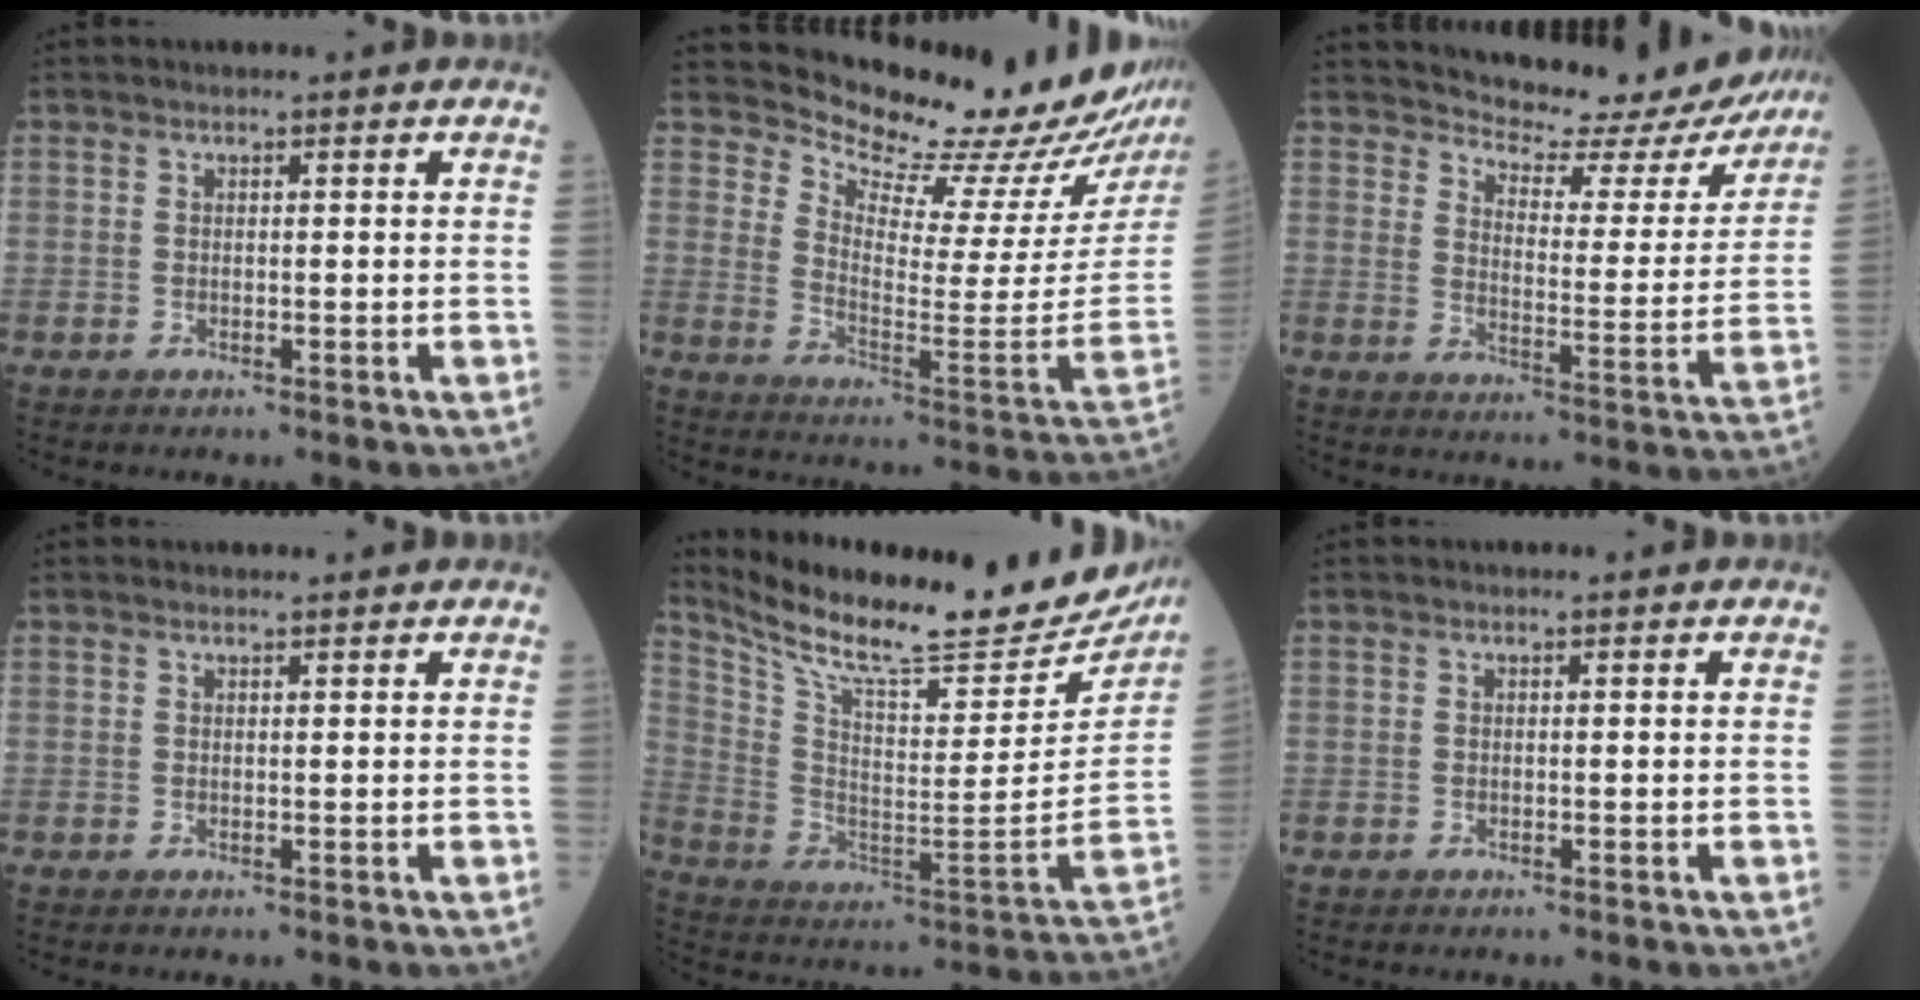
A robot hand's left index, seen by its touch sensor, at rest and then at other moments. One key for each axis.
{"total": 19.2, "fx": 18.6, "fy": 1.1, "fz": 4.8, "tx": -0.090, "ty": -0.123, "tz": 0.240}
{"total": 17.0, "fx": 16.1, "fy": 3.9, "fz": 3.5, "tx": -0.034, "ty": -0.045, "tz": 0.188}
{"total": 1.5, "fx": 1.5, "fy": 0.0, "fz": 0.2, "tx": -0.008, "ty": 0.009, "tz": 0.024}
{"total": 28.4, "fx": 24.7, "fy": 3.9, "fz": 13.4, "tx": -0.240, "ty": -0.080, "tz": 0.355}
{"total": 0.0}